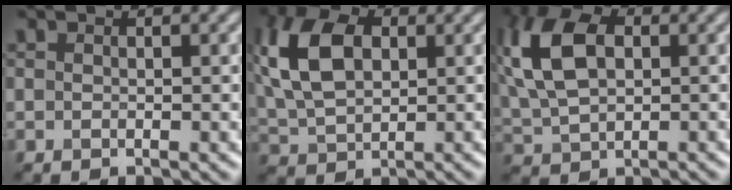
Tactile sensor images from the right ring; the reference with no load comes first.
{"total": 7.8, "force": [2.1, 4.9, 5.6], "torque": [-0.151, 0.027, 0.057]}
{"total": 7.8, "force": [2.0, 4.8, 5.9], "torque": [-0.156, 0.028, 0.051]}